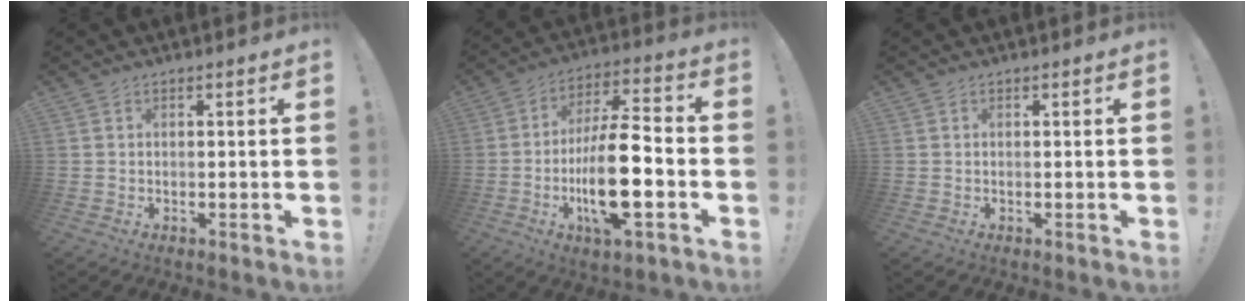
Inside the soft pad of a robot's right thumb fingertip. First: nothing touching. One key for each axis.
{"total": 17.3, "fx": -4.4, "fy": 5.6, "fz": 15.8, "tx": -0.293, "ty": 0.011, "tz": -0.075}
{"total": 0.0}